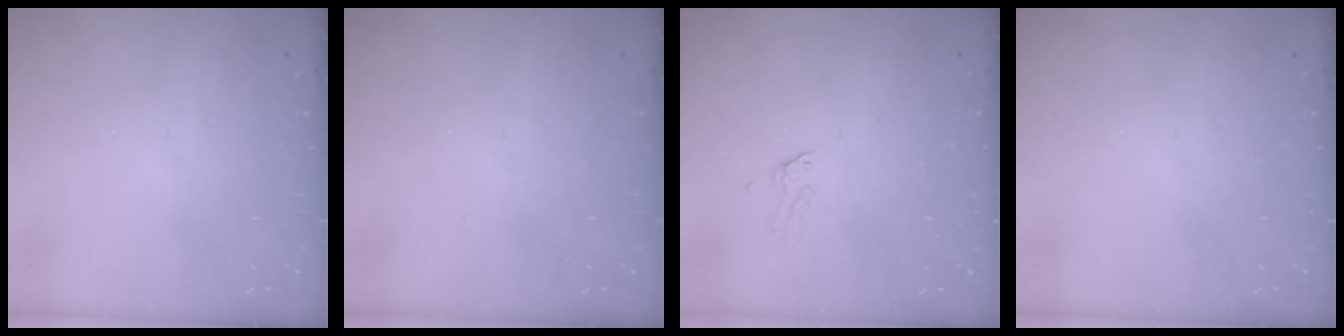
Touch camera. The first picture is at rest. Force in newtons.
{"total": 0.0}
{"total": 0.0}
{"total": 0.0}